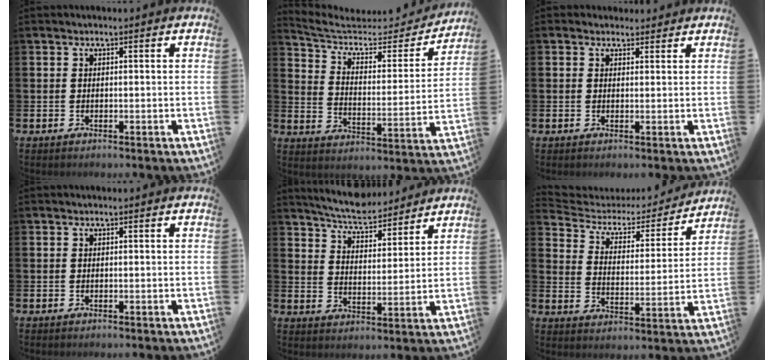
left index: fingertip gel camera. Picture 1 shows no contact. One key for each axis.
{"total": 6.6, "fx": 5.3, "fy": 3.1, "fz": 2.4, "tx": -0.071, "ty": -0.044, "tz": 0.083}
{"total": 1.7, "fx": 1.5, "fy": 0.8, "fz": 0.0, "tx": 0.015, "ty": -0.004, "tz": 0.023}
{"total": 0.0}
{"total": 6.3, "fx": 6.1, "fy": 1.0, "fz": 1.2, "tx": -0.052, "ty": -0.032, "tz": 0.108}
{"total": 4.8, "fx": 4.1, "fy": 2.3, "fz": 1.0, "tx": -0.048, "ty": -0.033, "tz": 0.059}